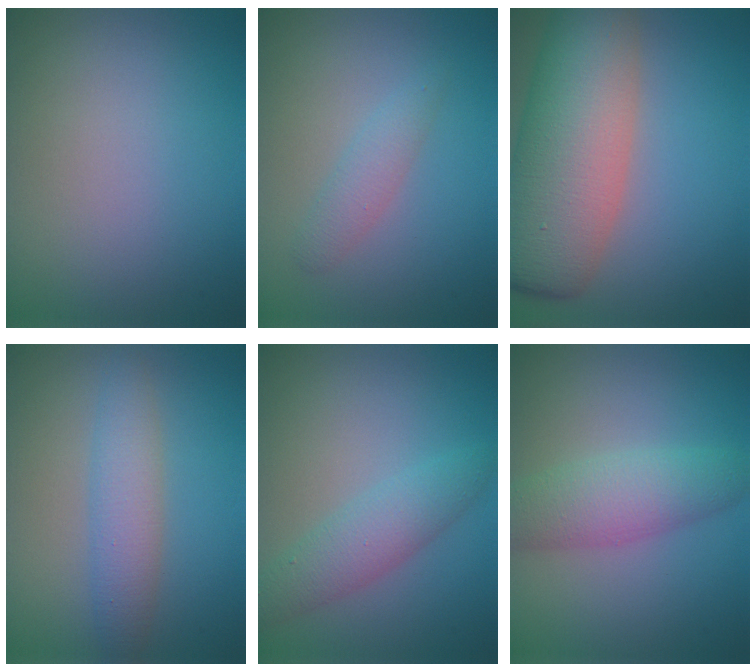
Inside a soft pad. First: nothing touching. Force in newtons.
{"total": 1.8, "press": 1.8, "slide": 0.0}
{"total": 11.7, "press": 11.7, "slide": 0.5}
{"total": 3.3, "press": 3.3, "slide": 0.0}
{"total": 3.4, "press": 3.4, "slide": 0.1}
{"total": 4.4, "press": 4.4, "slide": 0.1}